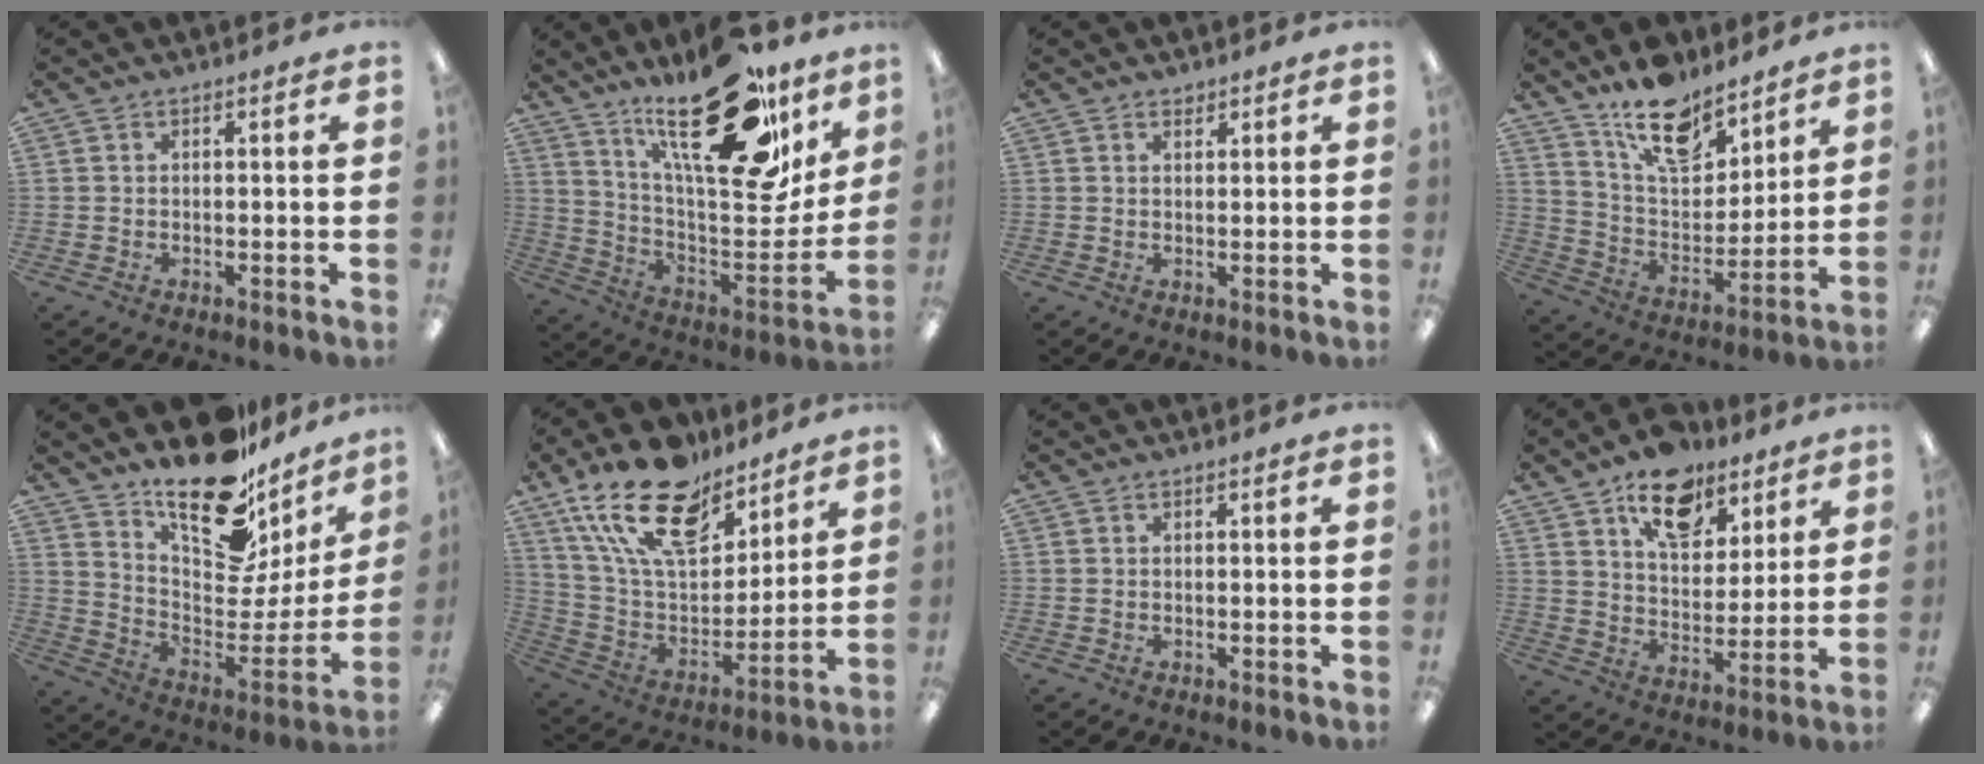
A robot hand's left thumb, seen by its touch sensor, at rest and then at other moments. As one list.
[{"total": 30.3, "force": [19.8, 11.4, 19.9], "torque": [-0.273, -0.125, 0.331]}, {"total": 1.6, "force": [1.3, 0.7, 0.4], "torque": [0.001, -0.003, 0.023]}, {"total": 17.6, "force": [13.4, 8.0, 8.1], "torque": [-0.151, -0.085, 0.241]}, {"total": 22.0, "force": [17.5, 8.4, 10.3], "torque": [-0.139, -0.140, 0.299]}, {"total": 22.5, "force": [15.0, 11.3, 12.4], "torque": [-0.231, -0.081, 0.273]}, {"total": 0.0}, {"total": 15.3, "force": [10.2, 8.4, 7.7], "torque": [-0.108, -0.050, 0.180]}]